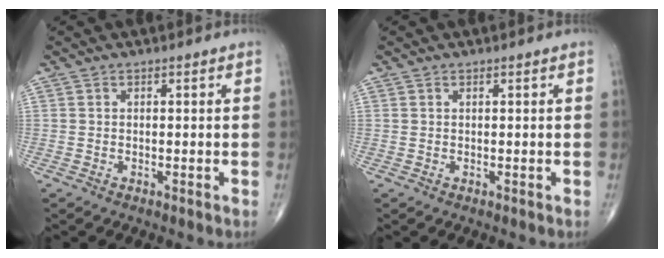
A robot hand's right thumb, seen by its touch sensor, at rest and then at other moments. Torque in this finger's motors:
{"motor_torque": [0.53, -0.03, -0.08, 1.07, 0.11]}